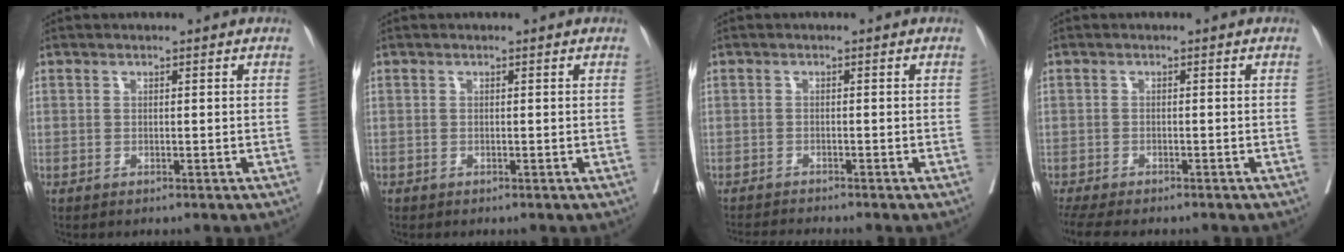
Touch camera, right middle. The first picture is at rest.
{"total": 0.0}
{"total": 3.2, "force": [-3.0, -1.0, 0.6], "torque": [-0.006, -0.015, -0.051]}
{"total": 7.7, "force": [-6.3, 2.1, 3.9], "torque": [-0.065, -0.008, -0.097]}